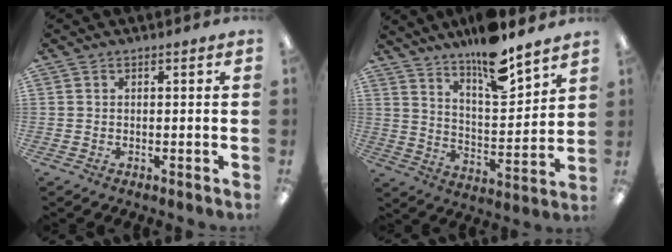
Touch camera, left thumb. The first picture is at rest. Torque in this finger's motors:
{"motor_torque": [2.06, 0.96, 1.36, -1.41, 0.13]}